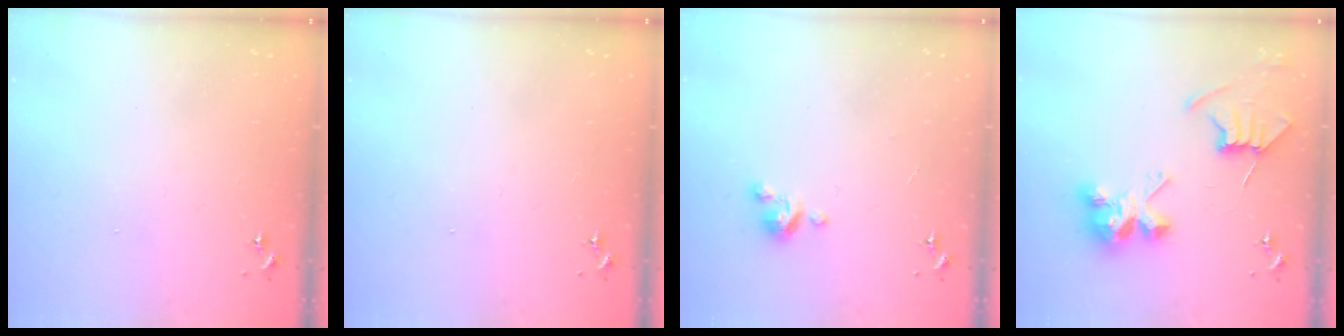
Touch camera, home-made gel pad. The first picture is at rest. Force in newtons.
{"total": 0.0}
{"total": 4.6, "press": 4.6, "slide": 0.3}
{"total": 9.7, "press": 9.7, "slide": 0.6}